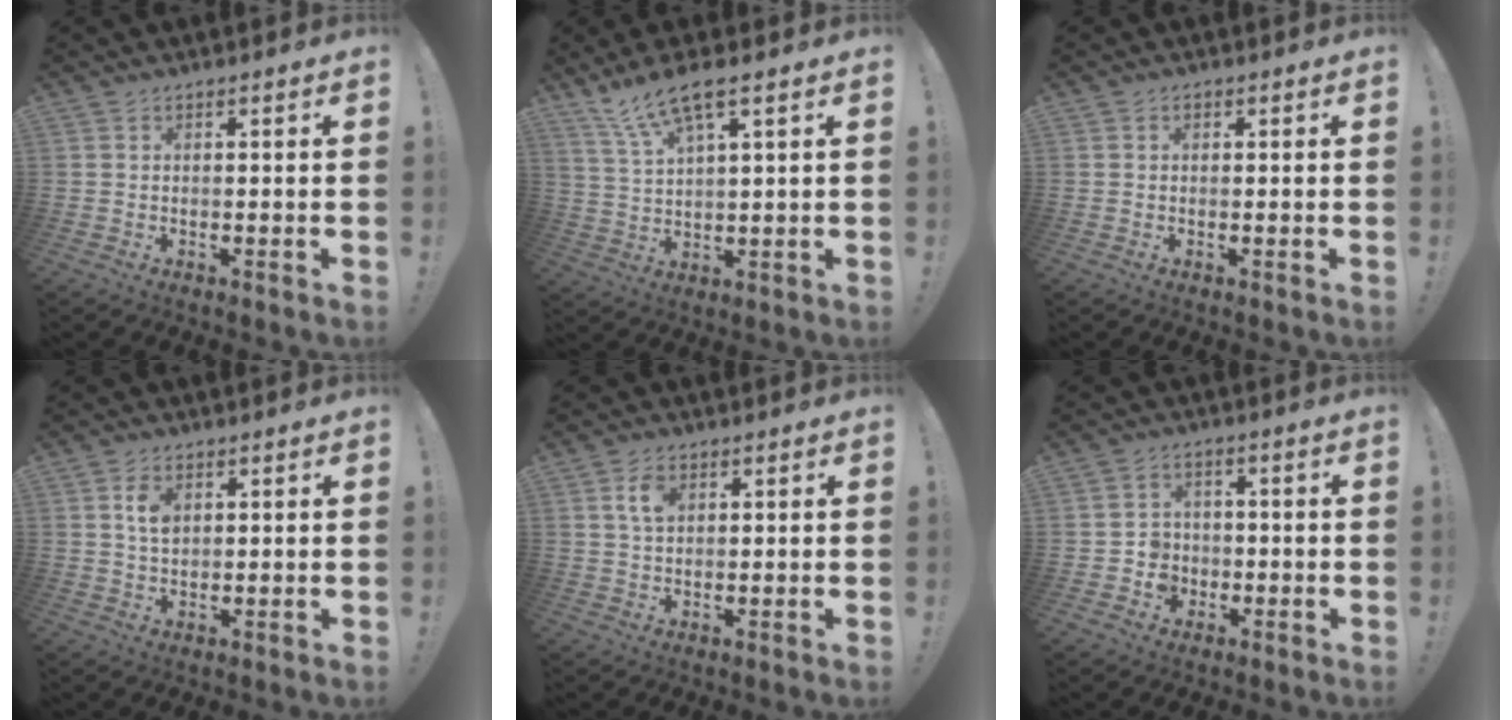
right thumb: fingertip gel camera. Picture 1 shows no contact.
{"total": 9.5, "force": [6.6, 1.9, 6.5], "torque": [-0.134, -0.026, 0.124]}
{"total": 0.6, "force": [0.2, 0.5, 0.2], "torque": [-0.002, 0.002, 0.002]}
{"total": 4.9, "force": [1.5, 3.0, 3.5], "torque": [-0.053, -0.001, 0.026]}
{"total": 4.9, "force": [1.9, 2.8, 3.5], "torque": [-0.061, 0.003, 0.031]}
{"total": 5.6, "force": [-1.2, 5.3, 1.4], "torque": [-0.027, 0.001, -0.019]}